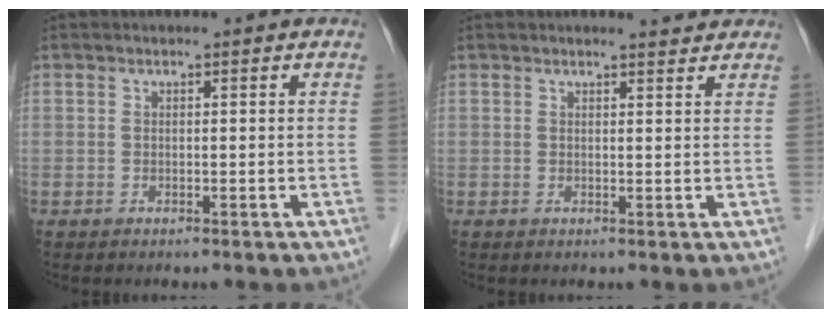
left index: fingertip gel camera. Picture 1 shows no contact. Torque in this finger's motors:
{"motor_torque": [0.56, -0.55, 0.20, 0.02]}